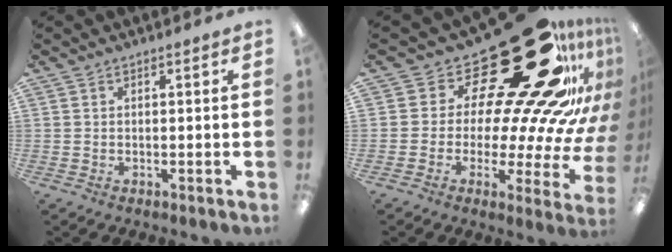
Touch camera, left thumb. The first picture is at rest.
{"total": 31.3, "force": [18.7, 11.8, 22.1], "torque": [-0.270, -0.173, 0.352]}